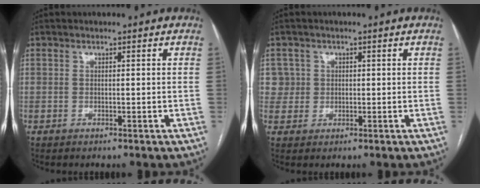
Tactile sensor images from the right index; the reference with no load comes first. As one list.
[{"total": 3.3, "force": [0.8, 3.1, -0.4], "torque": [0.027, 0.008, 0.012]}]